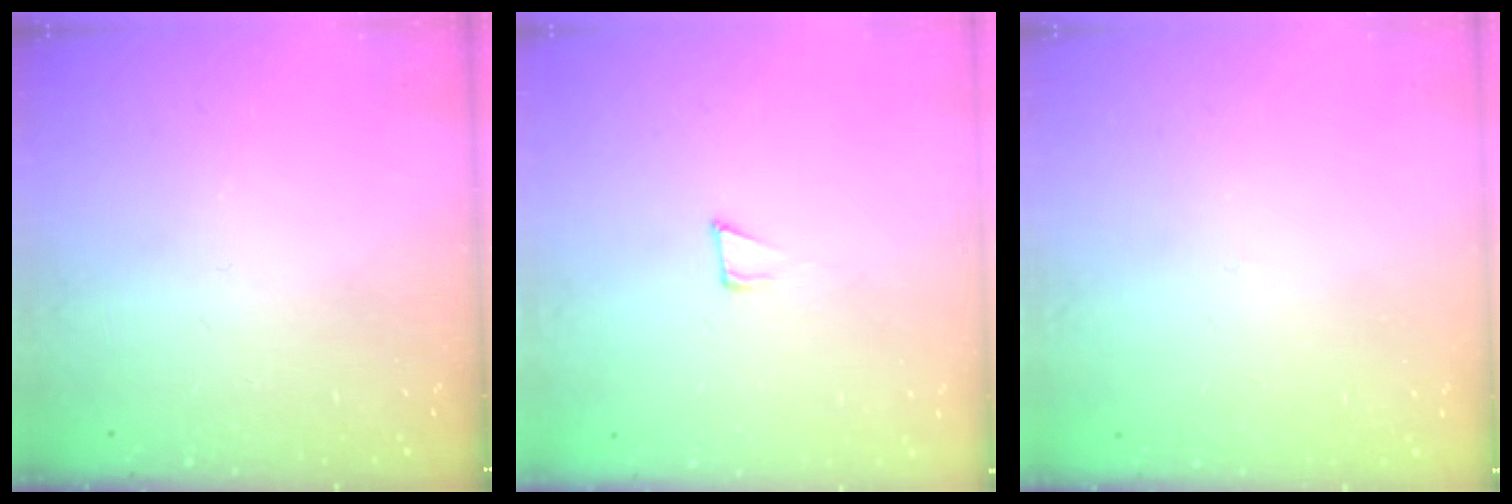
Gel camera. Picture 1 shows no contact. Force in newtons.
{"total": 7.0, "press": 6.8, "slide": 1.4}
{"total": 2.7, "press": 2.7, "slide": 0.3}